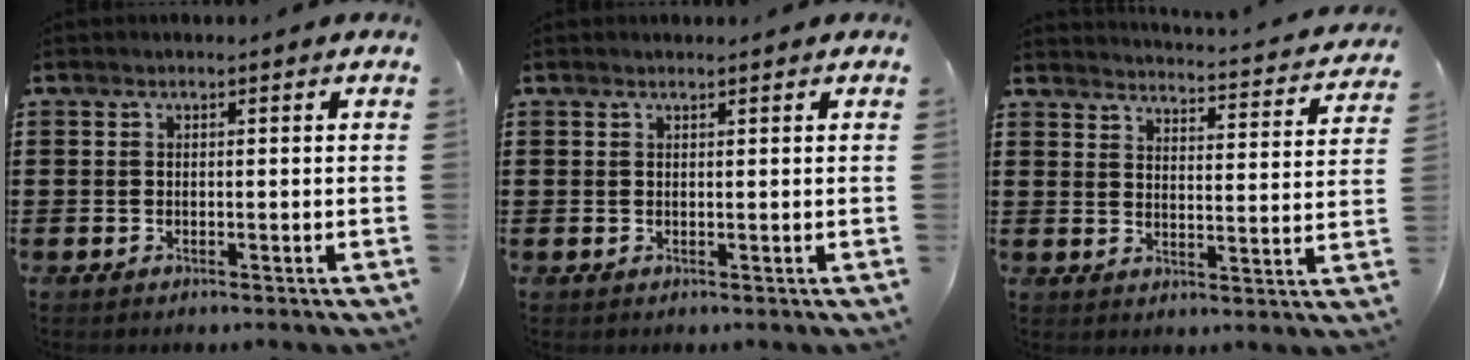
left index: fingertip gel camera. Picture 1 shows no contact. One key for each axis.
{"total": 0.5, "fx": 0.4, "fy": 0.0, "fz": 0.3, "tx": -0.007, "ty": -0.001, "tz": 0.009}
{"total": 2.9, "fx": 2.9, "fy": -0.5, "fz": 0.5, "tx": -0.021, "ty": -0.033, "tz": 0.041}